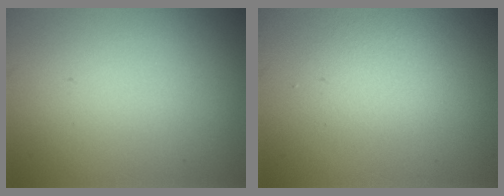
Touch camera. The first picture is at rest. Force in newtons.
{"total": 2.0, "press": 2.0, "slide": 0.1}